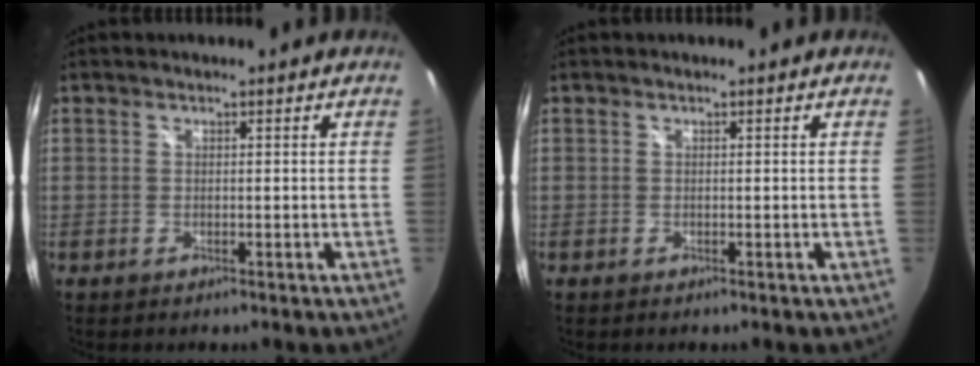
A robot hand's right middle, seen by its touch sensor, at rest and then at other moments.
{"total": 0.0}